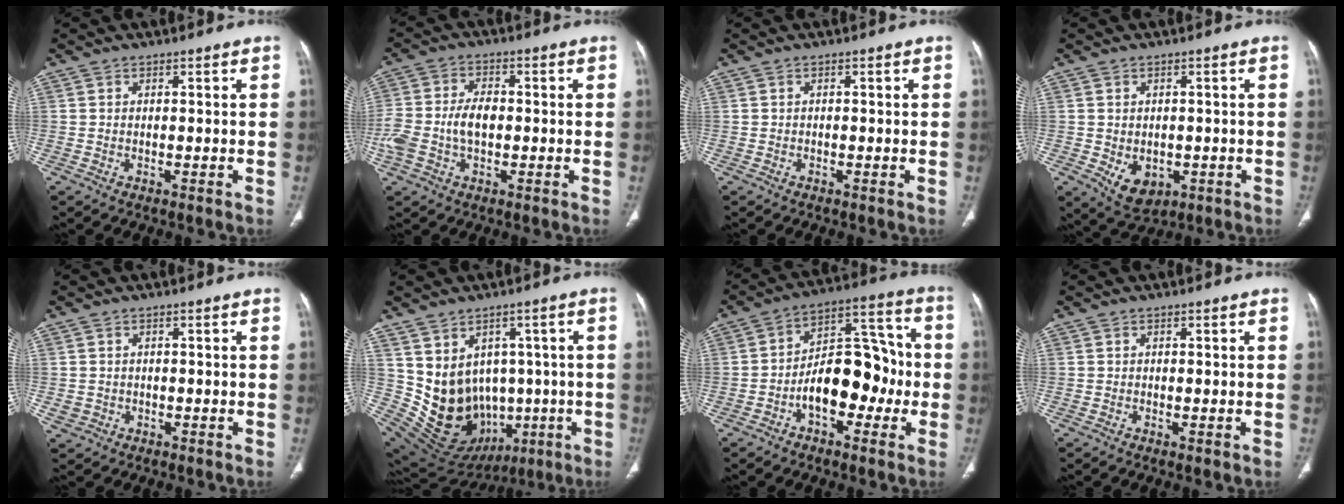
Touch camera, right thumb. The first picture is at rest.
{"total": 9.3, "force": [-1.2, 5.8, 7.2], "torque": [-0.165, 0.024, -0.024]}
{"total": 0.0}
{"total": 6.2, "force": [-1.5, 4.5, 4.0], "torque": [-0.048, 0.000, -0.004]}
{"total": 2.1, "force": [-0.4, 1.9, 0.6], "torque": [-0.008, 0.008, 0.001]}
{"total": 17.4, "force": [-0.3, 14.8, 9.2], "torque": [-0.126, 0.024, 0.048]}
{"total": 15.0, "force": [-3.5, 8.9, 11.5], "torque": [-0.142, 0.053, -0.060]}
{"total": 0.8, "force": [-0.2, 0.3, 0.8], "torque": [-0.015, -0.003, -0.003]}